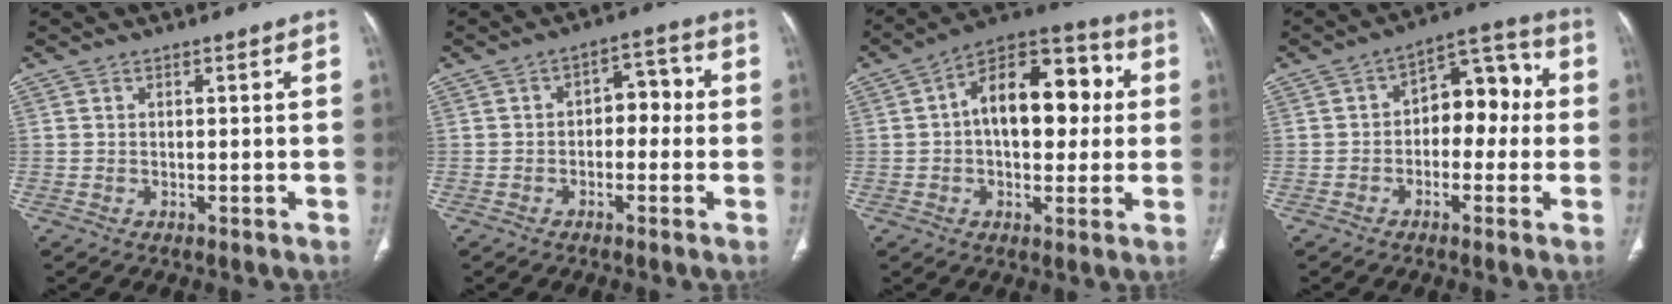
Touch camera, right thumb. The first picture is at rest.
{"total": 5.7, "force": [-0.5, 3.7, 4.3], "torque": [-0.035, 0.029, -0.017]}
{"total": 17.4, "force": [2.1, 10.1, 14.1], "torque": [-0.178, 0.037, 0.025]}
{"total": 10.7, "force": [-0.2, 6.8, 8.2], "torque": [-0.072, 0.044, -0.016]}